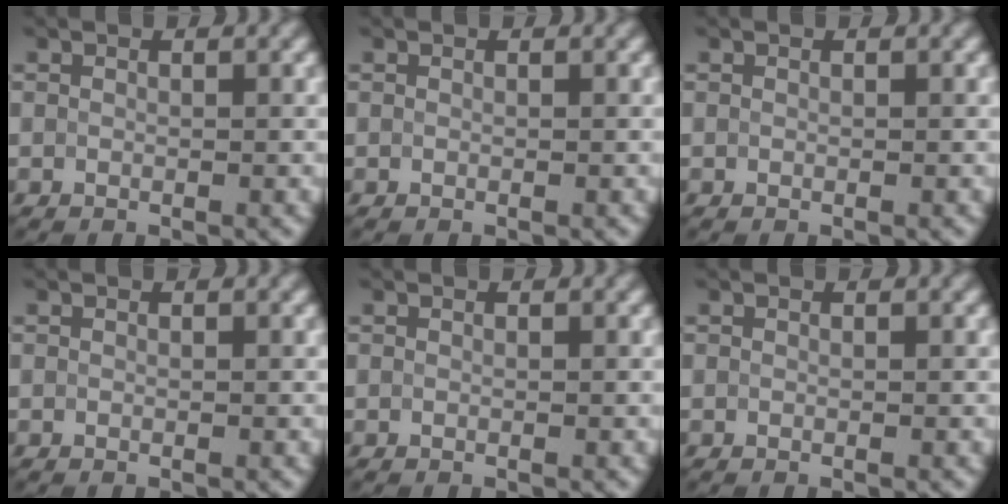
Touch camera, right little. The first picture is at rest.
{"total": 0.0}
{"total": 0.0}
{"total": 0.0}
{"total": 0.0}
{"total": 0.0}